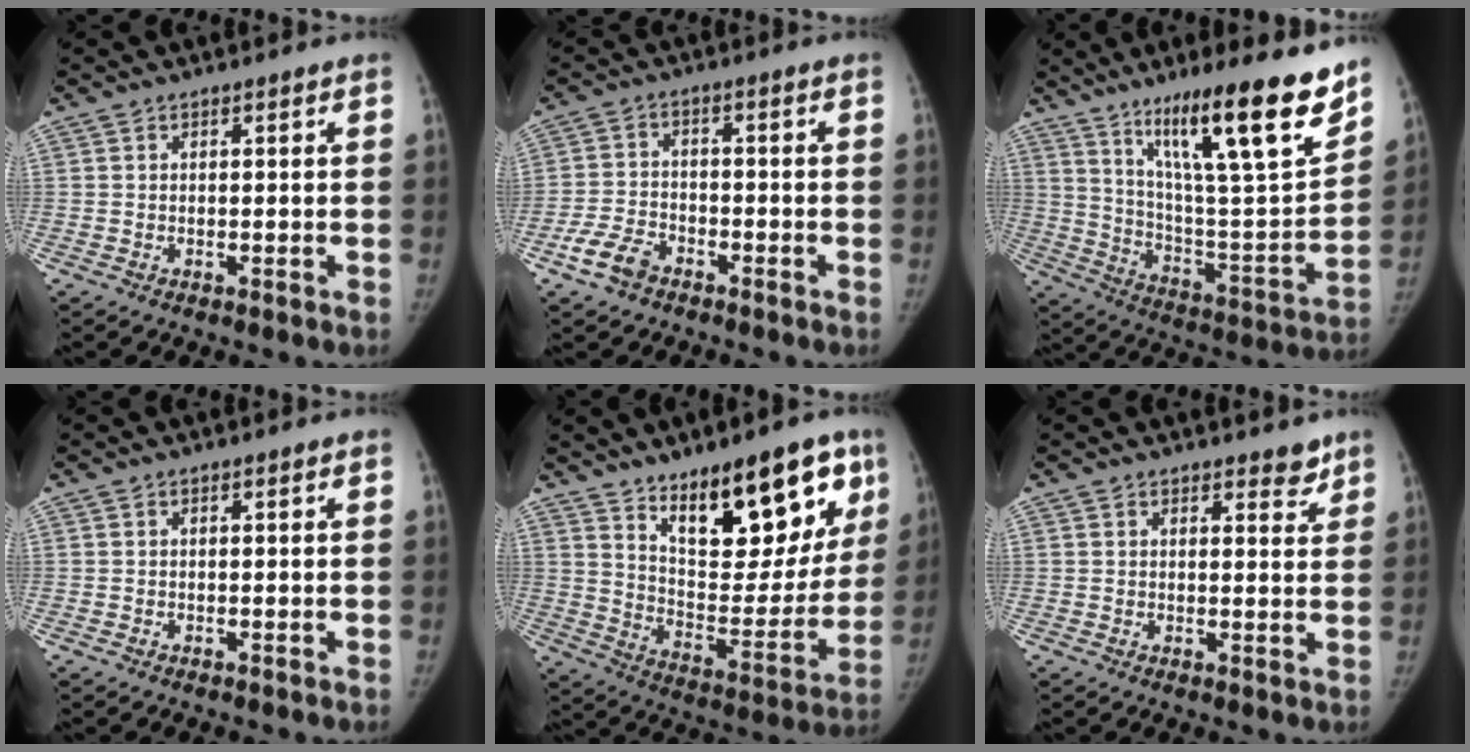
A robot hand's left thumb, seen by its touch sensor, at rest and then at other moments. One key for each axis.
{"total": 6.2, "fx": -4.0, "fy": 3.7, "fz": 3.0, "tx": -0.061, "ty": 0.020, "tz": -0.075}
{"total": 24.9, "fx": 16.0, "fy": 3.8, "fz": 18.6, "tx": -0.270, "ty": -0.076, "tz": 0.268}
{"total": 0.0}
{"total": 22.7, "fx": 13.3, "fy": 9.4, "fz": 15.9, "tx": -0.168, "ty": -0.064, "tz": 0.210}
{"total": 3.1, "fx": 2.4, "fy": 1.3, "fz": 1.3, "tx": 0.002, "ty": -0.016, "tz": 0.030}